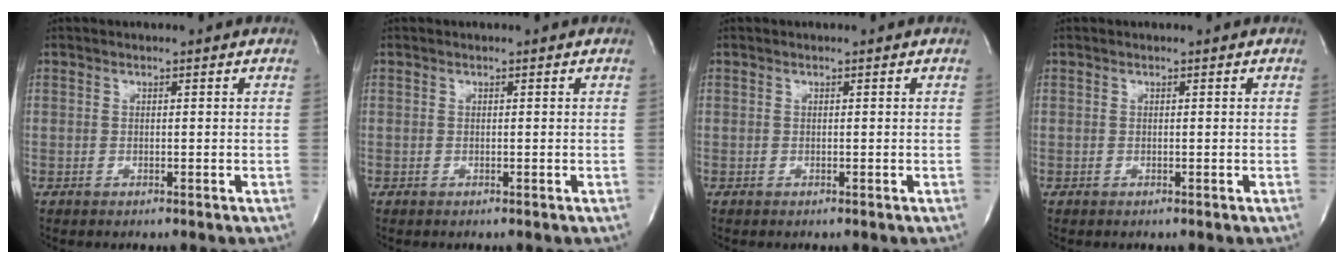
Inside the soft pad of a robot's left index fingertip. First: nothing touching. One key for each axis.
{"total": 0.0}
{"total": 0.0}
{"total": 0.0}